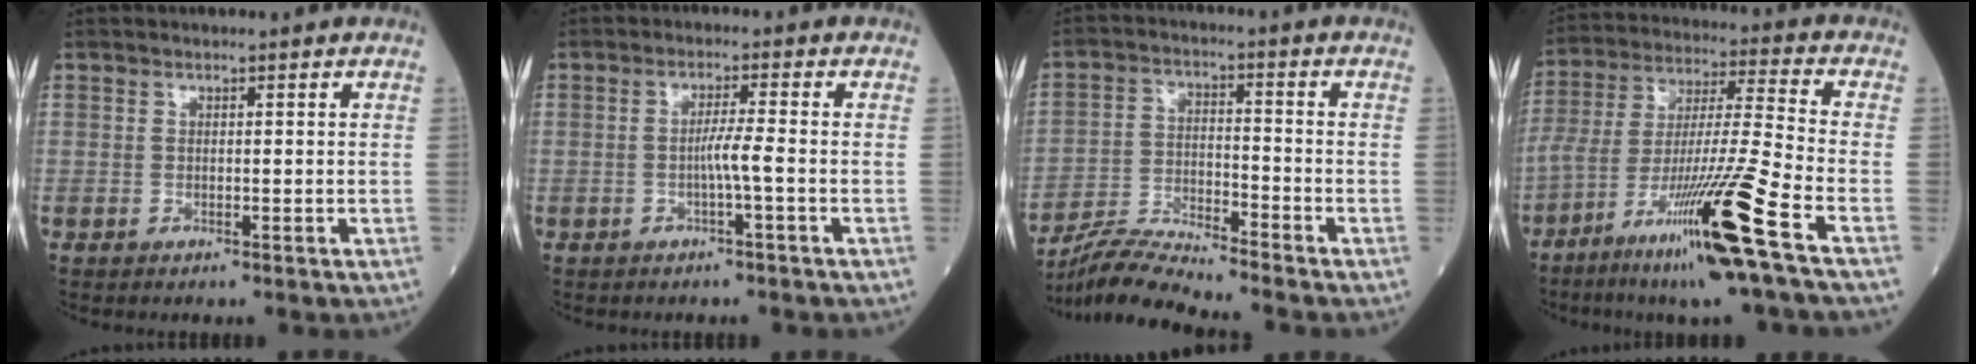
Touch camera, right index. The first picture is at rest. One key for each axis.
{"total": 2.9, "fx": -0.9, "fy": -0.6, "fz": 2.6, "tx": -0.045, "ty": 0.000, "tz": -0.019}
{"total": 8.5, "fx": -8.2, "fy": -1.5, "fz": 1.6, "tx": -0.036, "ty": -0.009, "tz": -0.156}
{"total": 18.5, "fx": -10.2, "fy": -1.6, "fz": 15.4, "tx": -0.306, "ty": -0.039, "tz": -0.189}